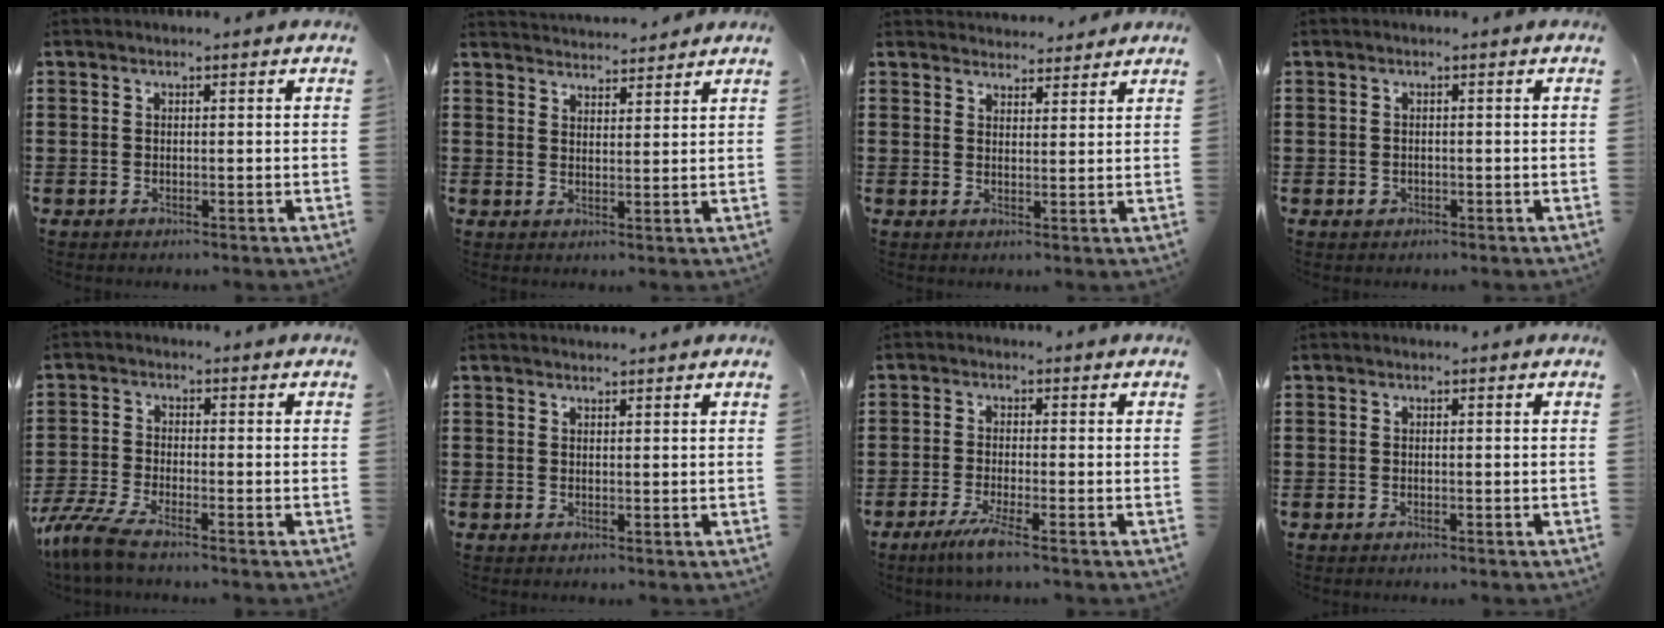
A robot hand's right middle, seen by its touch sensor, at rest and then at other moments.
{"total": 3.2, "force": [3.2, -0.1, -0.5], "torque": [0.001, -0.013, 0.060]}
{"total": 3.3, "force": [3.2, 0.4, -0.4], "torque": [0.007, -0.012, 0.060]}
{"total": 0.8, "force": [-0.2, 0.7, 0.3], "torque": [-0.008, 0.004, -0.006]}
{"total": 4.6, "force": [-3.7, 0.4, 2.7], "torque": [-0.089, -0.021, -0.081]}
{"total": 1.0, "force": [1.0, -0.2, 0.1], "torque": [-0.003, -0.001, 0.019]}
{"total": 3.8, "force": [-2.3, -0.1, 3.1], "torque": [-0.071, -0.016, -0.045]}
{"total": 0.0}